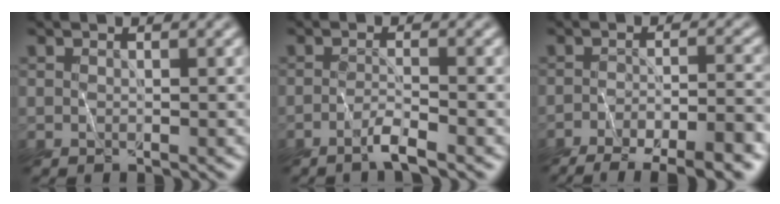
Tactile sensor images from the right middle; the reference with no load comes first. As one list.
[{"total": 2.0, "force": [-1.7, -0.8, 0.6], "torque": [-0.018, 0.000, -0.039]}, {"total": 10.4, "force": [-8.3, 2.1, 6.0], "torque": [-0.093, -0.025, -0.112]}]